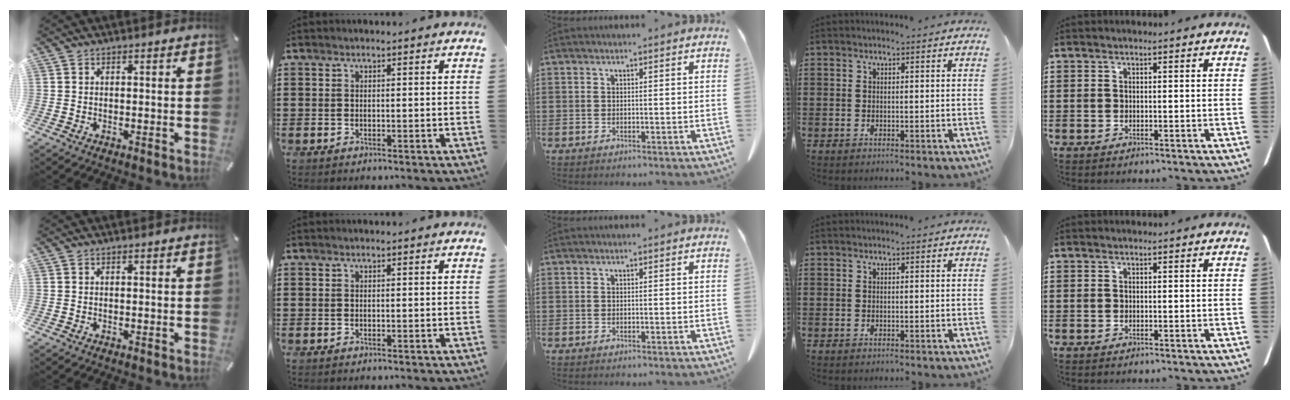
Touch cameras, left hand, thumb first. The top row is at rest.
{}